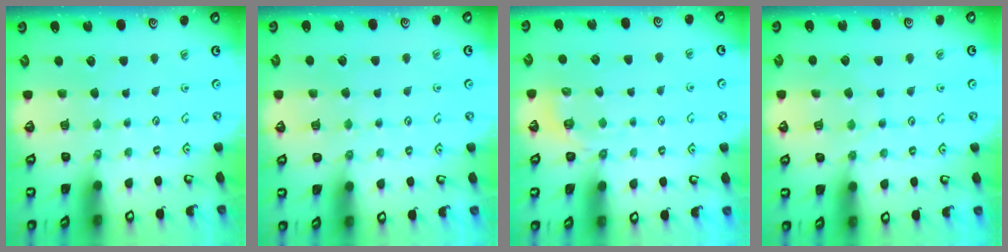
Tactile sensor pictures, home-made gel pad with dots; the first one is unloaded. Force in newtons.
{"total": 4.7, "press": 4.6, "slide": 0.6}
{"total": 2.3, "press": 1.4, "slide": 1.8}
{"total": 6.5, "press": 6.5, "slide": 0.8}